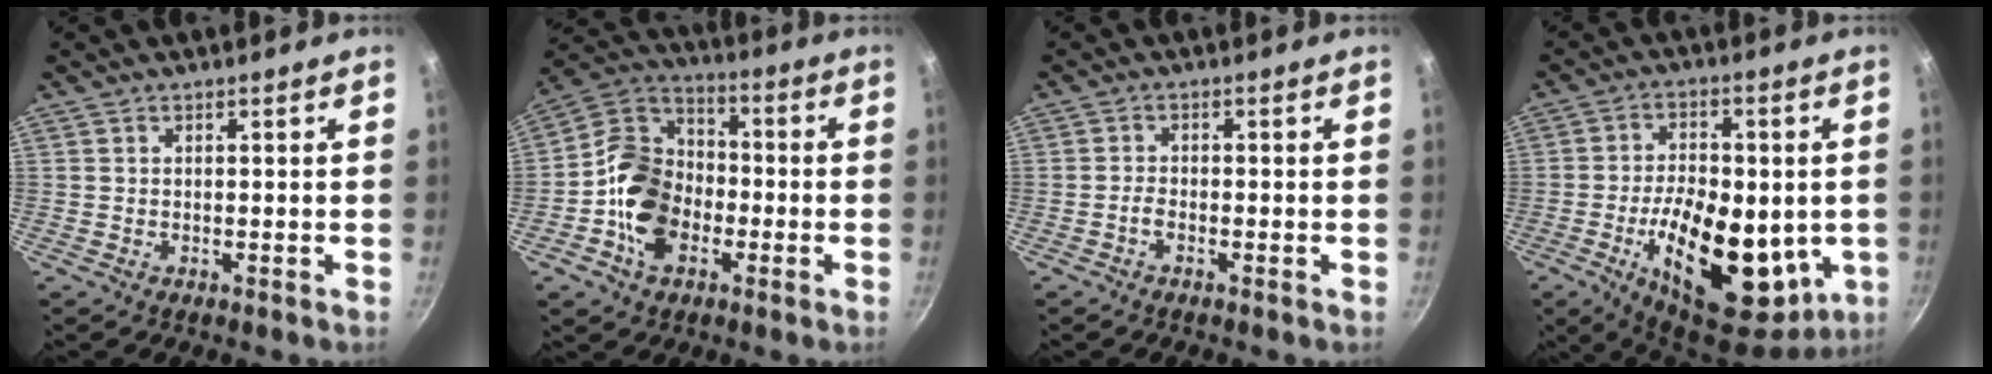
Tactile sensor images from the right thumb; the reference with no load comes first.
{"total": 14.7, "force": [-3.9, 11.0, 9.0], "torque": [-0.137, 0.036, -0.090]}
{"total": 1.6, "force": [-1.0, 0.6, 1.1], "torque": [-0.028, 0.009, -0.026]}
{"total": 23.3, "force": [-4.2, 12.2, 19.3], "torque": [-0.281, 0.000, -0.051]}